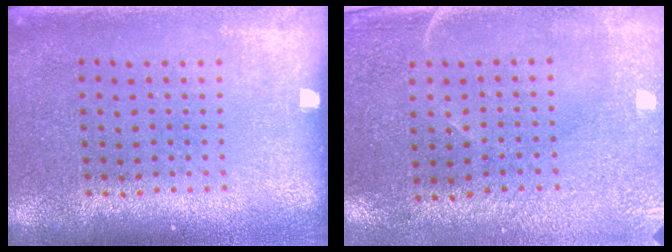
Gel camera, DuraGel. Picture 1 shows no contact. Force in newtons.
{"total": 2.9, "press": 2.5, "slide": 1.4}